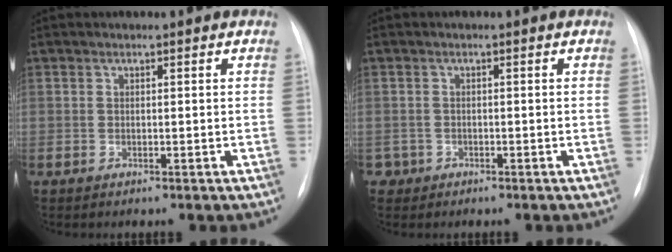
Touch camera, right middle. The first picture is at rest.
{"total": 1.4, "force": [-0.7, 1.2, -0.3], "torque": [0.004, 0.006, -0.013]}